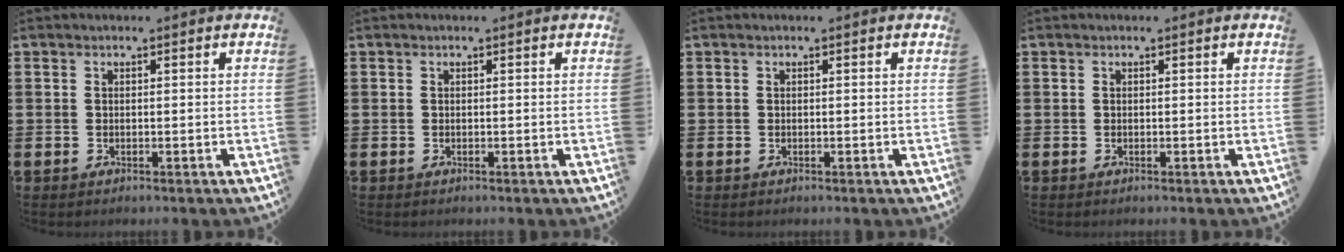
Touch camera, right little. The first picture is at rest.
{"total": 0.0}
{"total": 0.0}
{"total": 0.0}